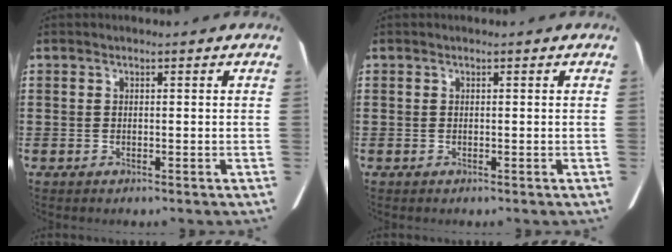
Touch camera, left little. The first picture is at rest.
{"total": 0.0}